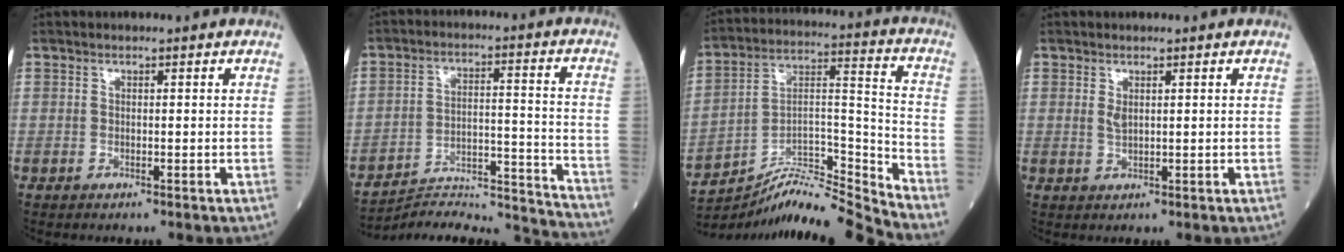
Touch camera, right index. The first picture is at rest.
{"total": 20.7, "force": [-20.4, -1.5, 3.1], "torque": [-0.038, 0.009, -0.294]}
{"total": 13.8, "force": [-13.4, -1.9, 2.7], "torque": [-0.040, 0.057, -0.236]}
{"total": 1.4, "force": [0.6, 0.5, 1.2], "torque": [-0.024, -0.006, 0.014]}